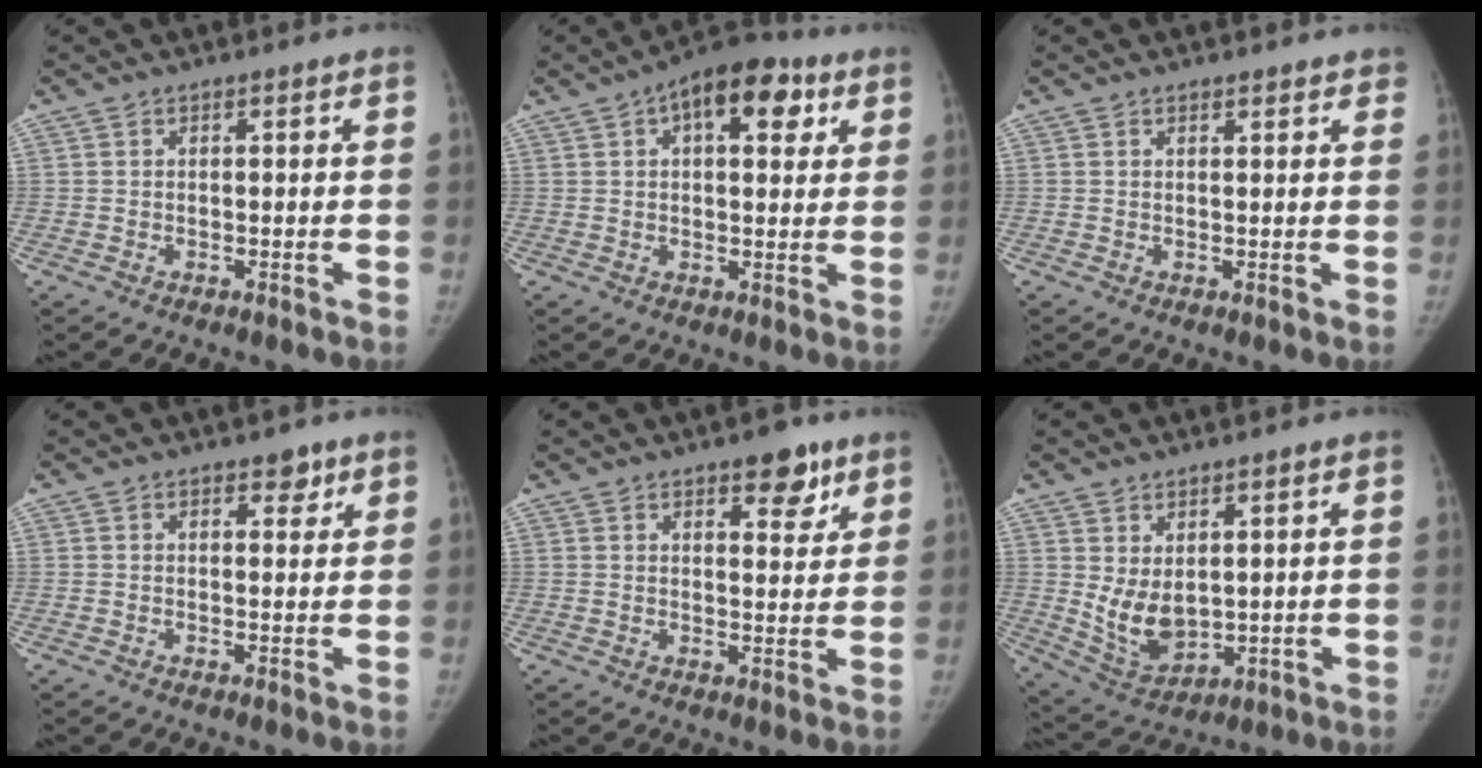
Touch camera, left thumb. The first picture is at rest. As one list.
[{"total": 12.6, "force": [5.2, 6.4, 9.5], "torque": [-0.099, 0.008, 0.068]}, {"total": 2.0, "force": [1.6, 0.8, 0.7], "torque": [0.006, -0.004, 0.017]}, {"total": 2.7, "force": [1.7, 1.5, 1.4], "torque": [-0.001, -0.009, 0.024]}, {"total": 7.2, "force": [4.5, 3.1, 4.7], "torque": [-0.035, -0.023, 0.059]}, {"total": 8.1, "force": [1.6, 4.9, 6.2], "torque": [-0.096, -0.024, 0.053]}]